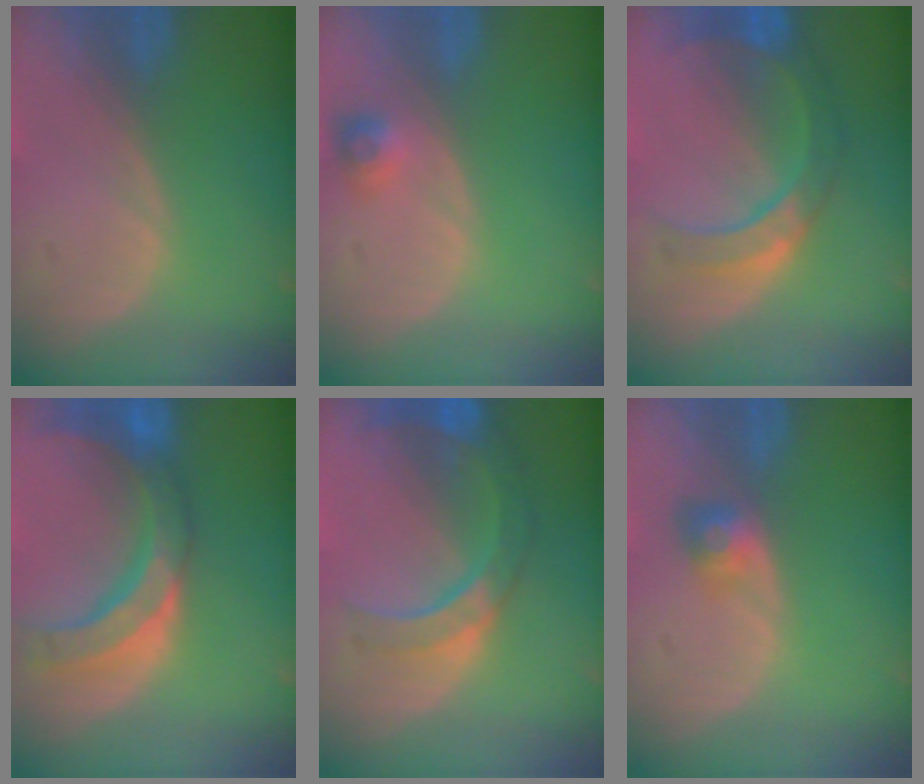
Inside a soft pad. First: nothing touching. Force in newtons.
{"total": 2.6, "press": 2.4, "slide": 1.0}
{"total": 7.0, "press": 7.0, "slide": 0.9}
{"total": 10.1, "press": 9.4, "slide": 3.9}
{"total": 9.1, "press": 7.8, "slide": 4.7}
{"total": 3.2, "press": 2.8, "slide": 1.4}